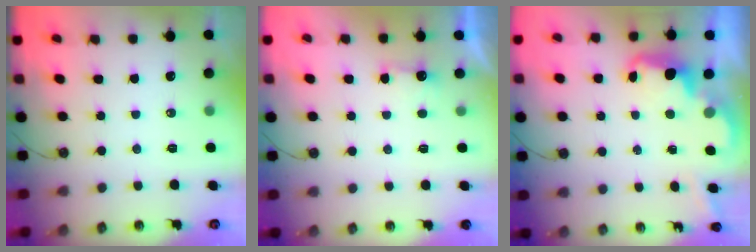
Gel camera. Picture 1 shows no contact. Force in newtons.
{"total": 2.3, "press": 2.2, "slide": 0.8}
{"total": 2.5, "press": 2.4, "slide": 0.6}